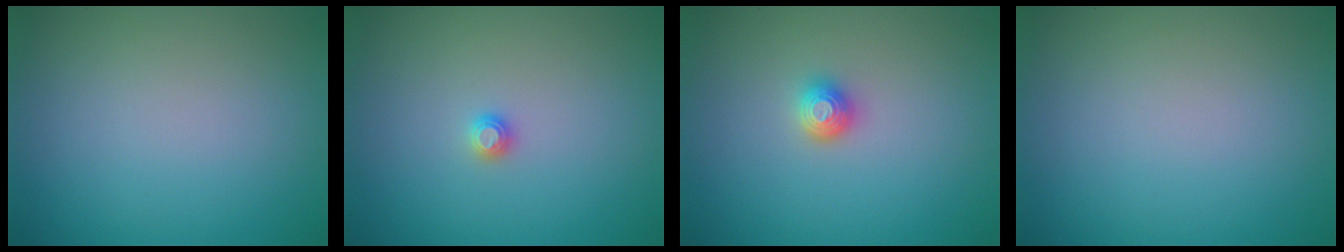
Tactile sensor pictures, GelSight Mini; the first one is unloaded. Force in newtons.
{"total": 0.8, "press": 0.8, "slide": 0.1}
{"total": 1.4, "press": 1.2, "slide": 0.6}
{"total": 0.0}